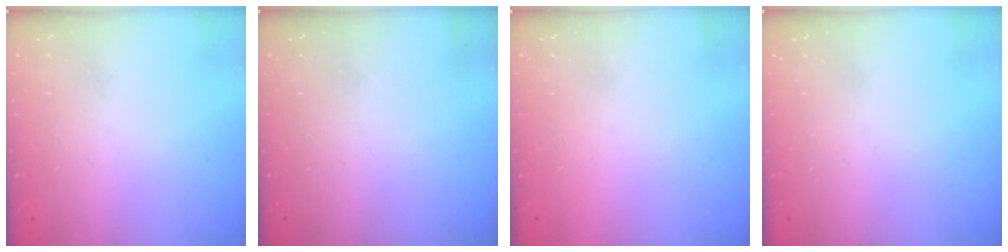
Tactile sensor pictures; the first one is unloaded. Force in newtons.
{"total": 0.0}
{"total": 1.6, "press": 1.6, "slide": 0.1}
{"total": 0.0}